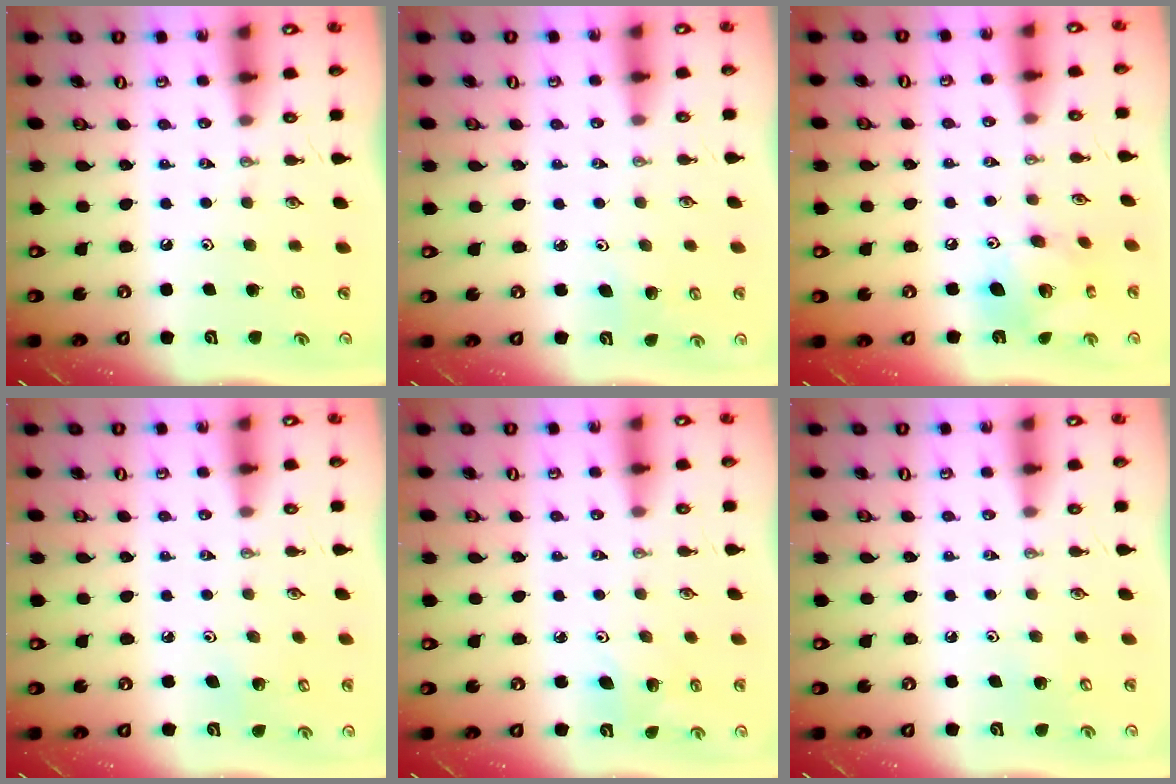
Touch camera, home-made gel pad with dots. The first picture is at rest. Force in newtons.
{"total": 2.9, "press": 2.8, "slide": 0.8}
{"total": 13.1, "press": 13.0, "slide": 1.3}
{"total": 3.4, "press": 3.4, "slide": 0.3}
{"total": 3.6, "press": 3.0, "slide": 2.0}
{"total": 5.0, "press": 5.0, "slide": 0.5}